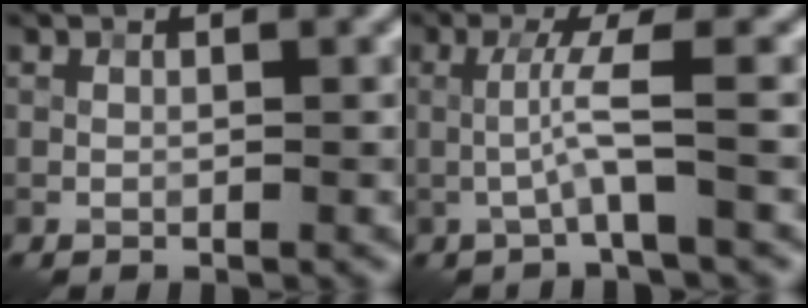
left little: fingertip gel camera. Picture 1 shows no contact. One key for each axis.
{"total": 2.8, "fx": -0.8, "fy": -0.3, "fz": 2.6, "tx": -0.059, "ty": 0.009, "tz": -0.017}